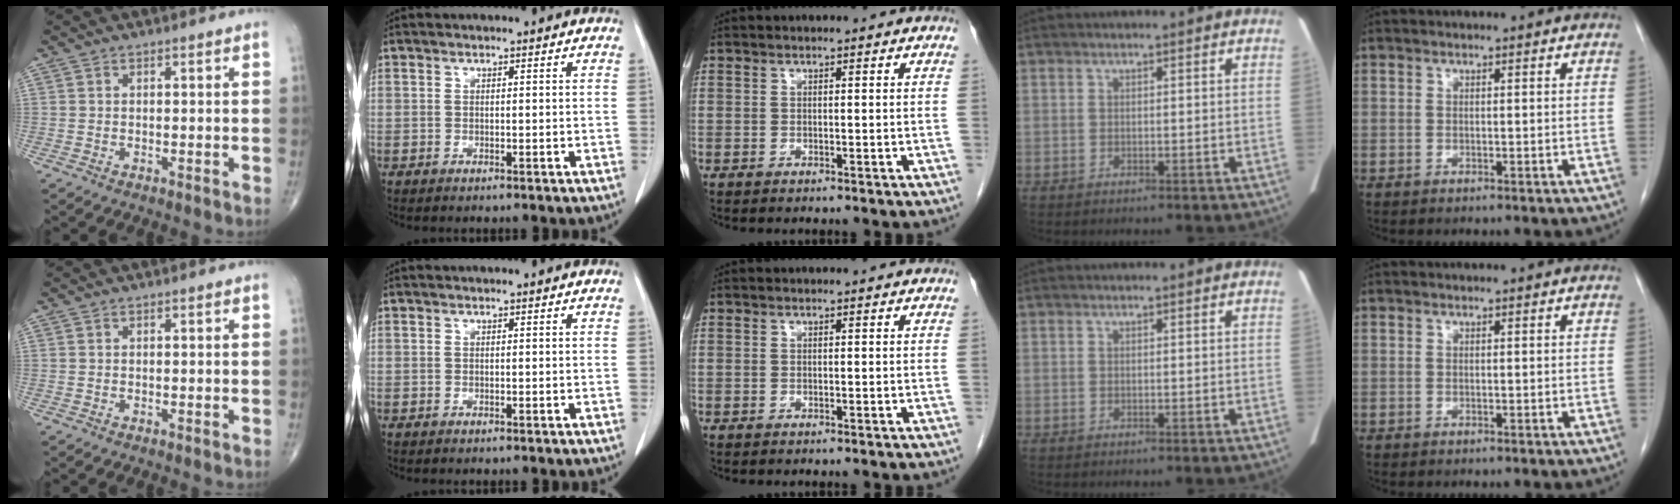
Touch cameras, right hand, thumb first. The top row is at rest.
{}